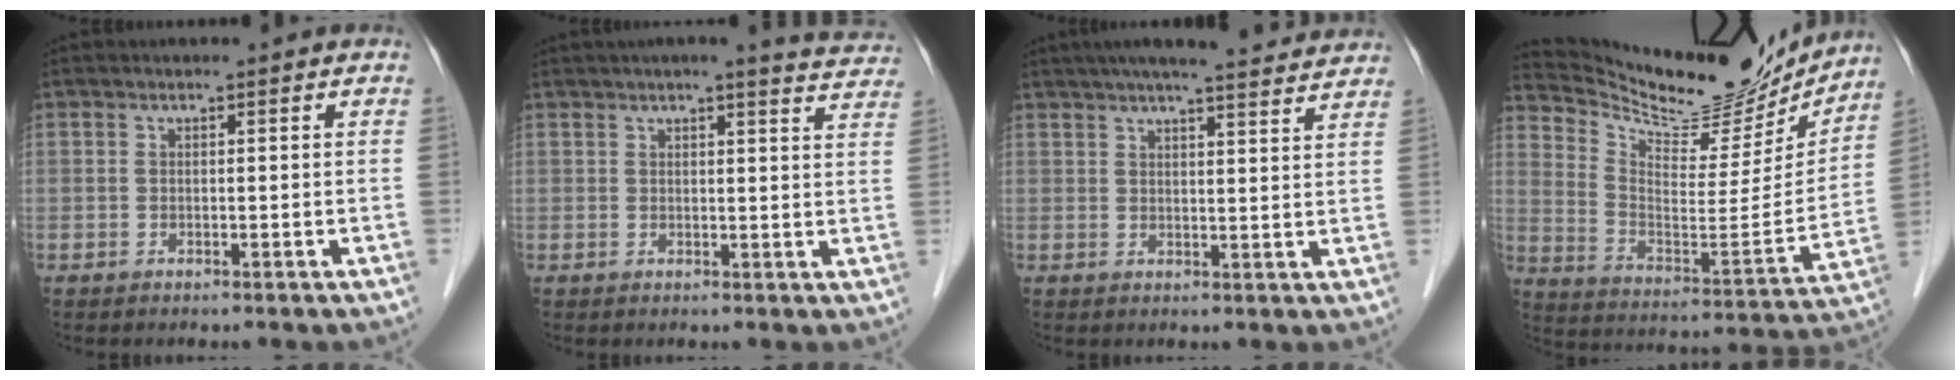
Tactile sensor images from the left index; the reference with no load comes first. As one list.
[{"total": 9.0, "force": [8.2, 0.7, 3.6], "torque": [-0.033, -0.001, 0.075]}, {"total": 15.8, "force": [14.1, 1.5, 6.8], "torque": [-0.100, 0.027, 0.180]}, {"total": 22.6, "force": [21.1, 4.7, 6.7], "torque": [-0.119, -0.047, 0.314]}]